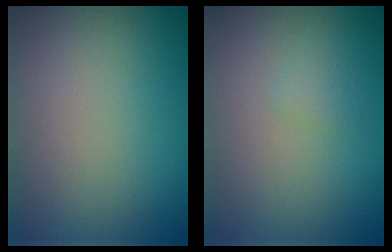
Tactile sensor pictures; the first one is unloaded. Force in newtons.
{"total": 0.8, "press": 0.8, "slide": 0.1}